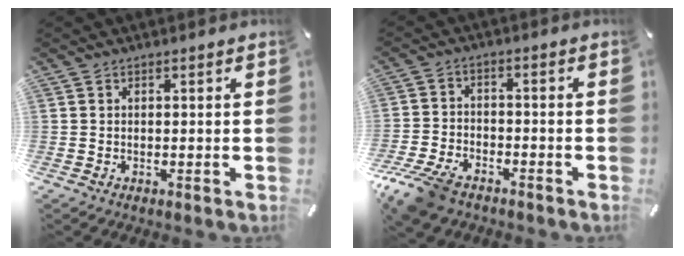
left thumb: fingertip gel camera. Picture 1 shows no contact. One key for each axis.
{"total": 8.7, "fx": -6.5, "fy": 4.5, "fz": 3.7, "tx": -0.088, "ty": 0.024, "tz": -0.125}